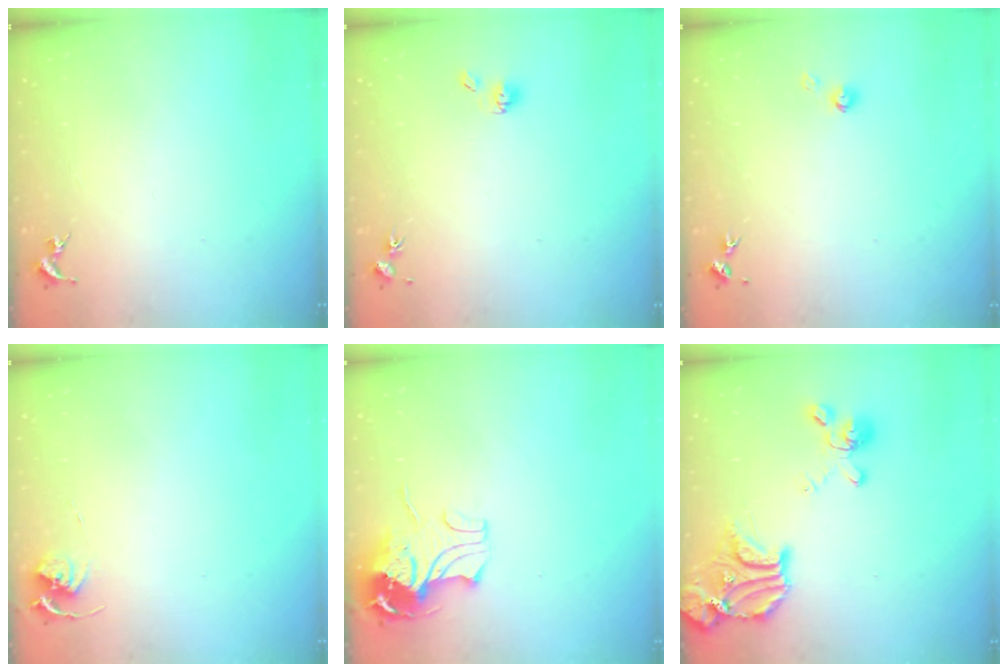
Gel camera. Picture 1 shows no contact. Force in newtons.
{"total": 5.3, "press": 4.7, "slide": 2.3}
{"total": 4.0, "press": 4.0, "slide": 0.4}
{"total": 5.3, "press": 5.2, "slide": 0.6}
{"total": 9.8, "press": 9.7, "slide": 1.2}
{"total": 19.3, "press": 19.2, "slide": 2.2}